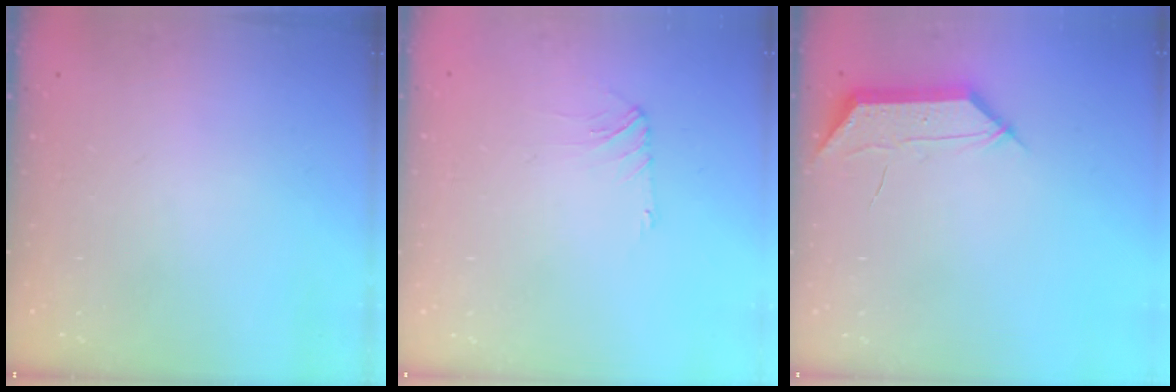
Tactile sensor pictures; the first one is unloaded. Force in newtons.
{"total": 2.8, "press": 2.7, "slide": 0.5}
{"total": 7.2, "press": 7.2, "slide": 0.8}